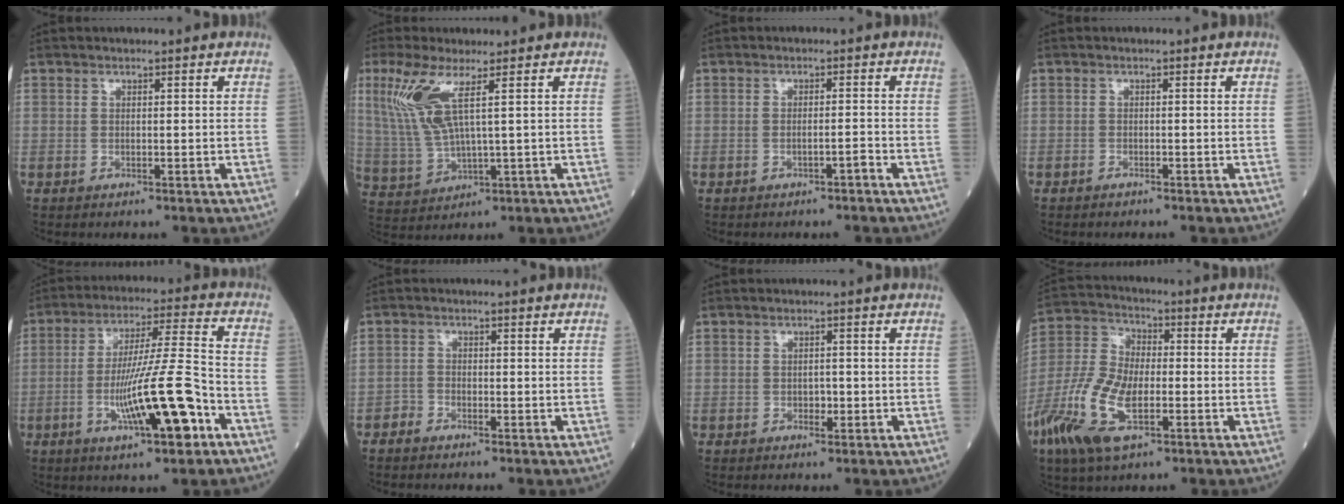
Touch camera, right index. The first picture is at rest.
{"total": 8.6, "force": [3.4, 1.1, 7.8], "torque": [-0.198, 0.000, 0.077]}
{"total": 1.3, "force": [-1.0, -0.1, 0.9], "torque": [-0.016, 0.001, -0.014]}
{"total": 0.6, "force": [-0.6, 0.1, 0.2], "torque": [-0.009, -0.001, -0.008]}
{"total": 14.6, "force": [-5.4, 0.9, 13.5], "torque": [-0.242, -0.004, -0.086]}
{"total": 1.2, "force": [-1.1, 0.4, 0.2], "torque": [-0.004, 0.002, -0.021]}
{"total": 1.3, "force": [-0.3, 0.9, 0.9], "torque": [-0.014, 0.003, -0.002]}
{"total": 13.5, "force": [-5.2, 5.7, 11.1], "torque": [-0.260, -0.009, -0.101]}